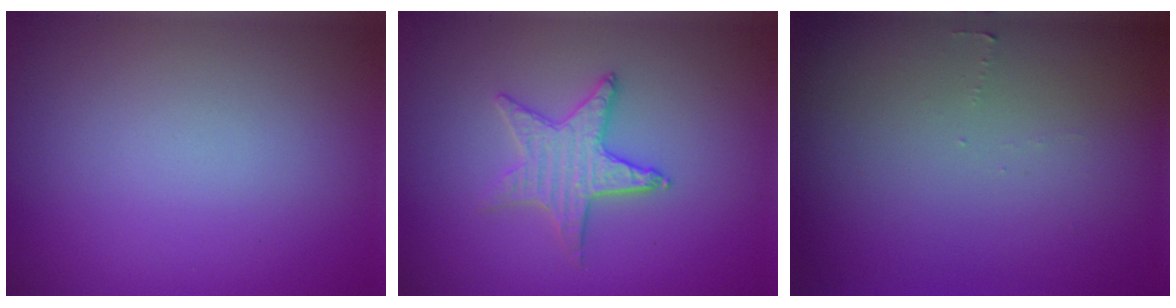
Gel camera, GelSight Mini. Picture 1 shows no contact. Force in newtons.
{"total": 2.9, "press": 2.8, "slide": 0.8}
{"total": 0.5, "press": 0.5, "slide": 0.1}